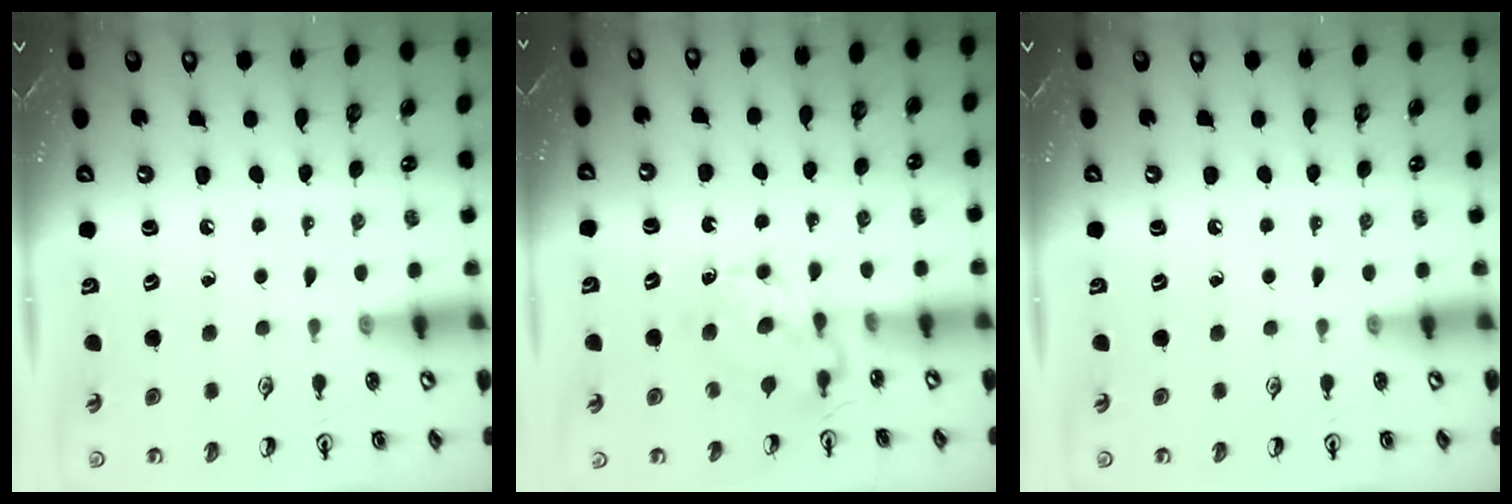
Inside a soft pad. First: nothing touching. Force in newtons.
{"total": 7.0, "press": 7.0, "slide": 0.6}
{"total": 0.0}